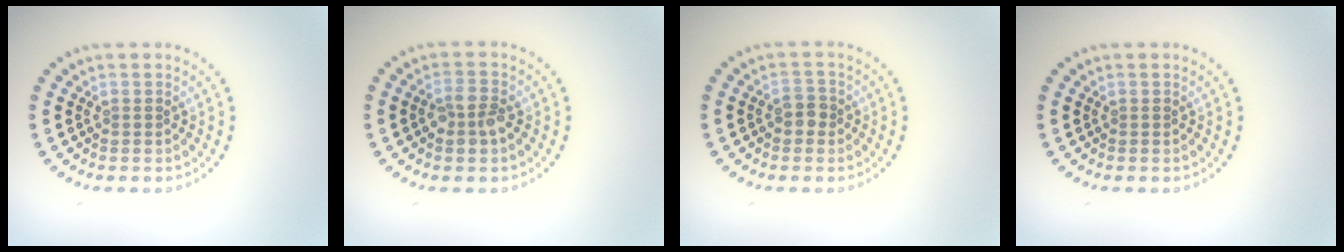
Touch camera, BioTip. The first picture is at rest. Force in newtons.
{"total": 2.3, "press": 2.2, "slide": 0.6}
{"total": 1.6, "press": 1.5, "slide": 0.5}
{"total": 0.0}